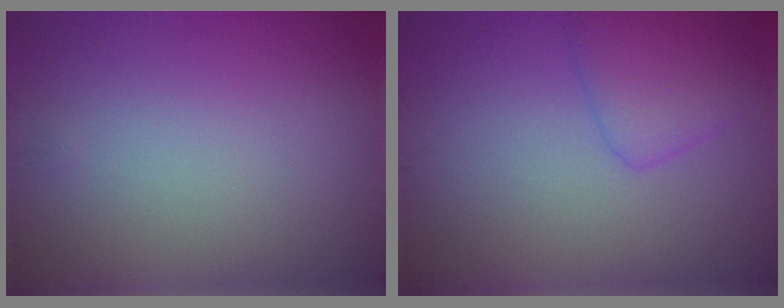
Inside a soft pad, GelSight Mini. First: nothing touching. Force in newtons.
{"total": 2.7, "press": 2.7, "slide": 0.2}